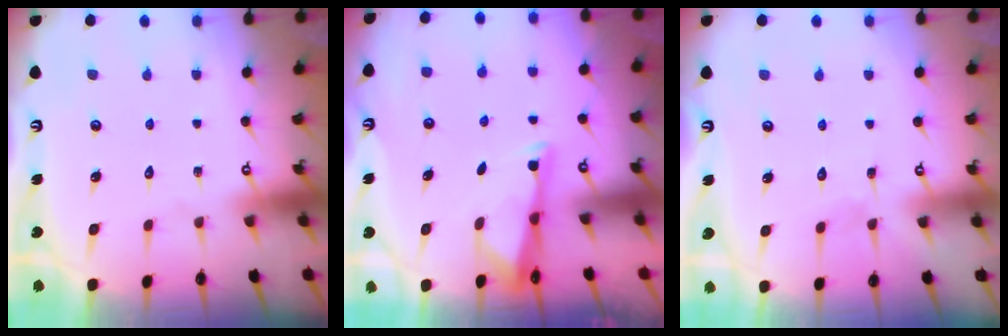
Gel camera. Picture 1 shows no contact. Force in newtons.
{"total": 3.2, "press": 3.2, "slide": 0.4}
{"total": 3.7, "press": 3.7, "slide": 0.4}